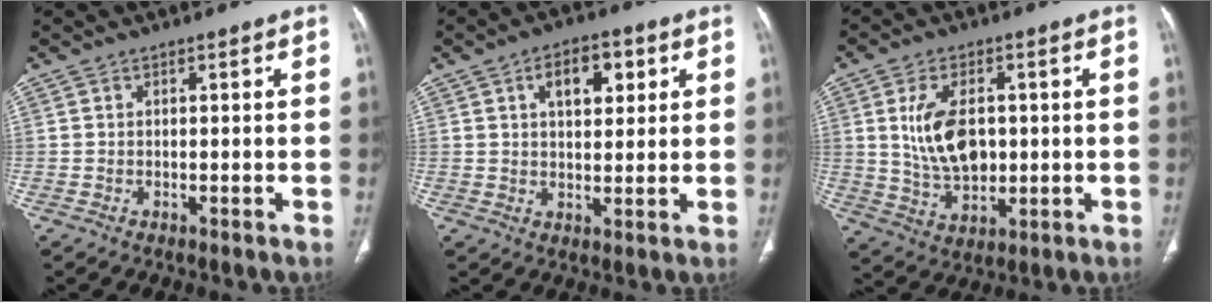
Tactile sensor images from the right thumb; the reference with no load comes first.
{"total": 8.3, "force": [3.2, 4.7, 6.1], "torque": [-0.063, -0.004, 0.046]}
{"total": 11.1, "force": [1.5, 6.9, 8.6], "torque": [-0.148, -0.009, 0.041]}